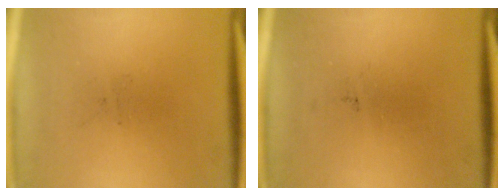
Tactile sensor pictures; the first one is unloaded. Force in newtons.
{"total": 0.0}